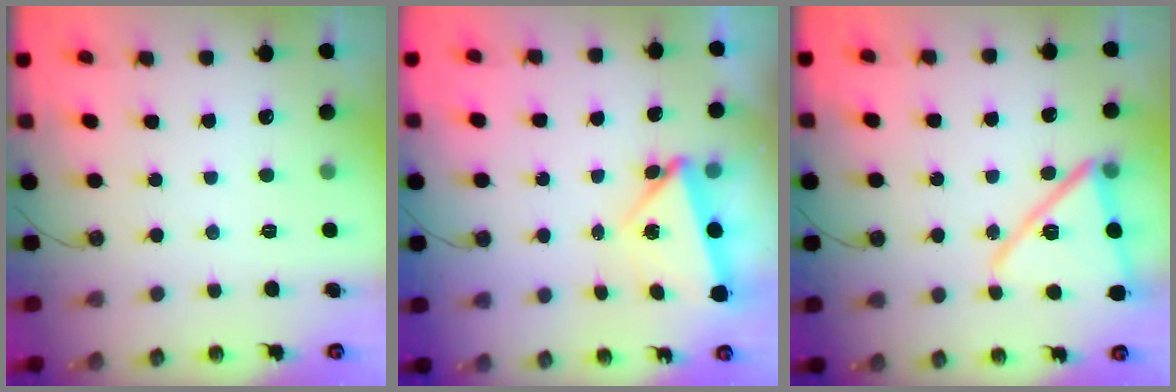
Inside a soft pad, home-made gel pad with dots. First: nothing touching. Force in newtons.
{"total": 5.5, "press": 5.4, "slide": 1.1}
{"total": 16.0, "press": 14.6, "slide": 6.4}